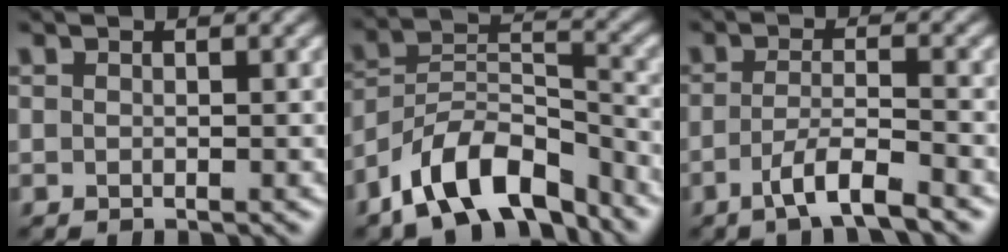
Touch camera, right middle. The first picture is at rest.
{"total": 9.5, "force": [-6.5, 4.5, 5.2], "torque": [-0.084, 0.006, -0.130]}
{"total": 3.8, "force": [-2.2, 0.7, 3.0], "torque": [-0.059, 0.002, -0.048]}